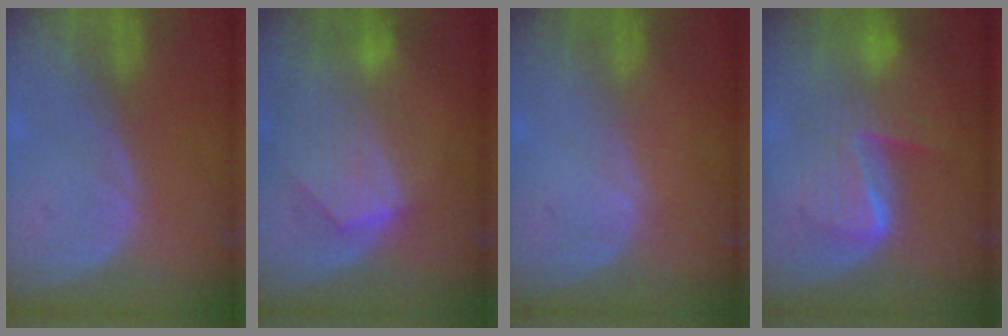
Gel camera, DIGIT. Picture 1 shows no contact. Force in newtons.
{"total": 9.3, "press": 8.2, "slide": 4.3}
{"total": 0.0}
{"total": 8.6, "press": 8.5, "slide": 0.5}